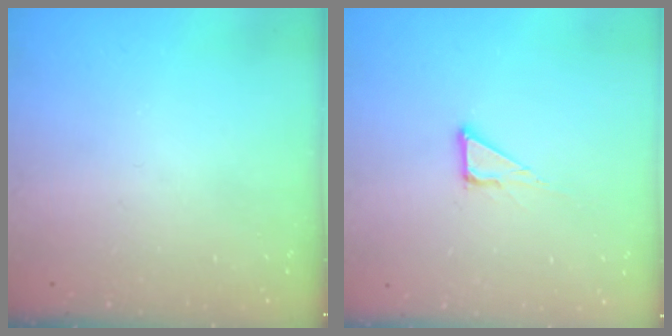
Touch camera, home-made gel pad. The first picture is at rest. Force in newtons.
{"total": 5.0, "press": 5.0, "slide": 0.1}